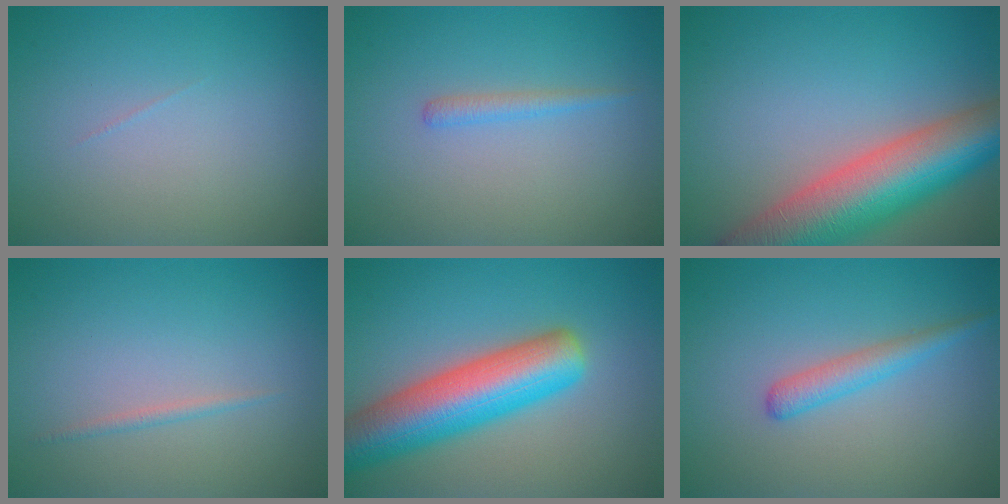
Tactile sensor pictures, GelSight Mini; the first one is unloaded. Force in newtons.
{"total": 1.1, "press": 1.1, "slide": 0.1}
{"total": 11.6, "press": 11.6, "slide": 0.4}
{"total": 0.7, "press": 0.7, "slide": 0.1}
{"total": 9.1, "press": 9.1, "slide": 0.6}
{"total": 2.2, "press": 2.2, "slide": 0.0}